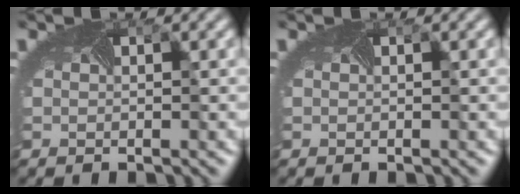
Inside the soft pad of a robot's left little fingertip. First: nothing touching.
{"total": 0.0}